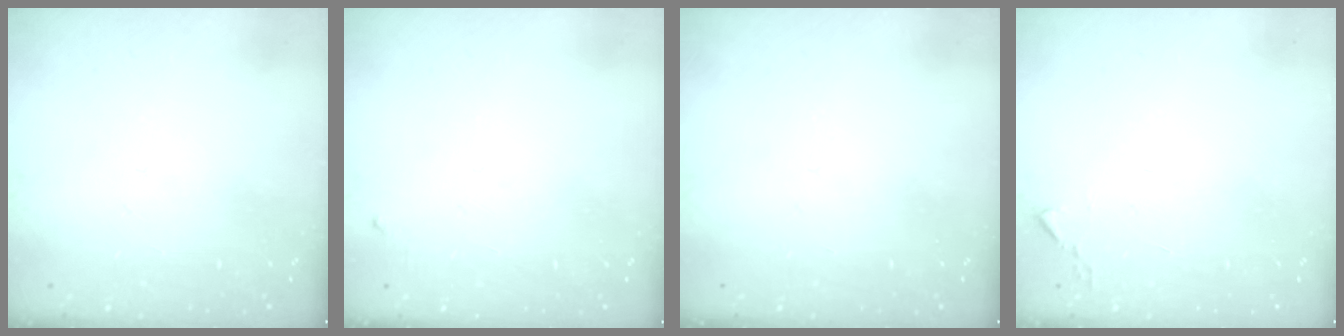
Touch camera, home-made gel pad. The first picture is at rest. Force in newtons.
{"total": 3.6, "press": 3.6, "slide": 0.4}
{"total": 0.0}
{"total": 2.4, "press": 2.4, "slide": 0.3}